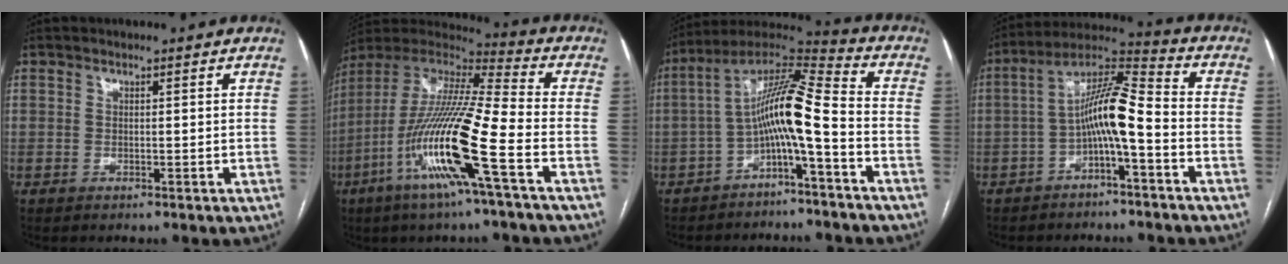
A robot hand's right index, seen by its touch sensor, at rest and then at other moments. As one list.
[{"total": 19.2, "force": [-7.2, 0.2, 17.9], "torque": [-0.368, -0.020, -0.144]}, {"total": 11.4, "force": [-3.3, 0.8, 10.9], "torque": [-0.190, 0.038, -0.062]}, {"total": 9.9, "force": [-2.7, 1.4, 9.4], "torque": [-0.171, 0.037, -0.049]}]